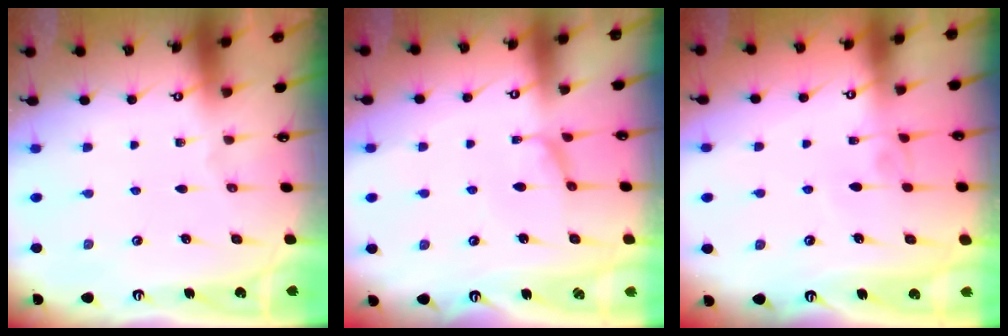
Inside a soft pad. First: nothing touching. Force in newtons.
{"total": 1.5, "press": 1.3, "slide": 0.5}
{"total": 3.2, "press": 3.2, "slide": 0.2}